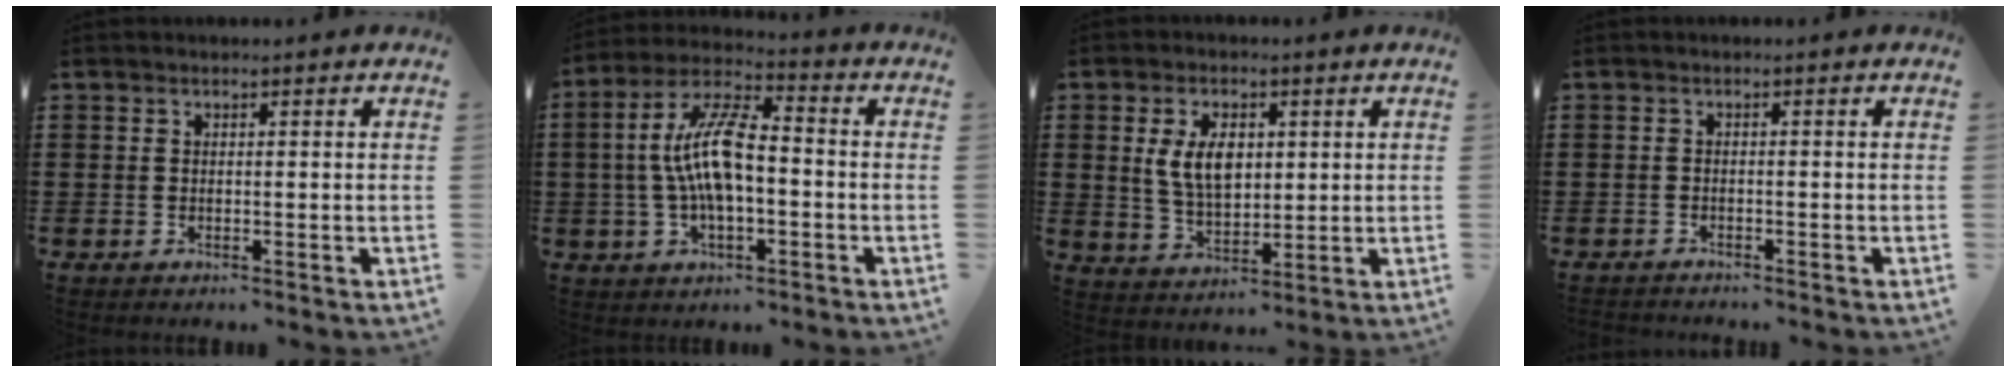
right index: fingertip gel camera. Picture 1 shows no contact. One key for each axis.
{"total": 11.0, "fx": -0.3, "fy": 4.1, "fz": 10.2, "tx": -0.229, "ty": -0.005, "tz": -0.013}
{"total": 7.1, "fx": 1.6, "fy": 4.1, "fz": 5.6, "tx": -0.119, "ty": 0.008, "tz": 0.023}
{"total": 0.9, "fx": -0.9, "fy": 0.0, "fz": -0.1, "tx": -0.002, "ty": 0.001, "tz": -0.019}